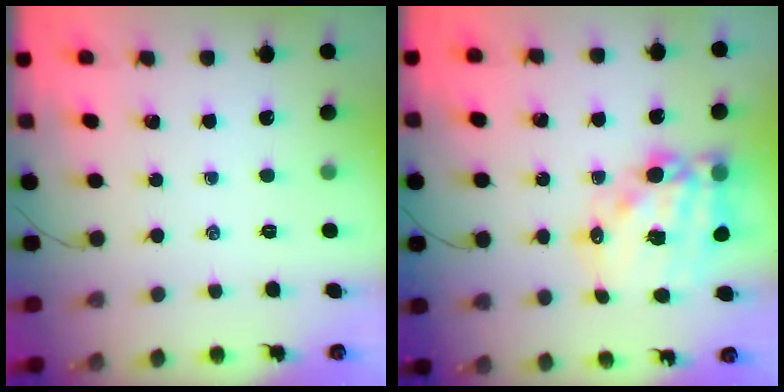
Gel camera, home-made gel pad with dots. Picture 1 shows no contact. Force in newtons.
{"total": 17.9, "press": 17.5, "slide": 4.1}